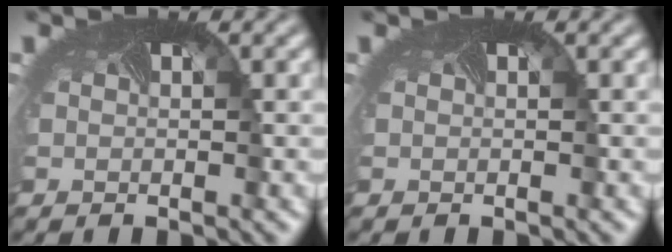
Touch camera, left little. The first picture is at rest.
{"total": 0.0}